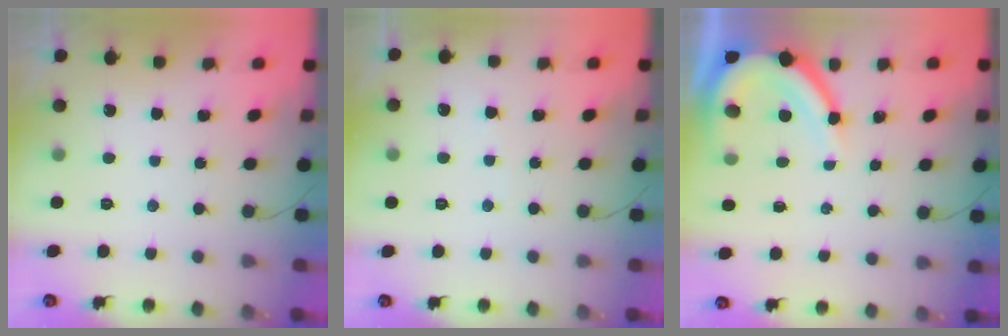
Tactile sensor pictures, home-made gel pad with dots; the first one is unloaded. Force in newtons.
{"total": 2.7, "press": 2.7, "slide": 0.3}
{"total": 9.8, "press": 9.8, "slide": 1.2}